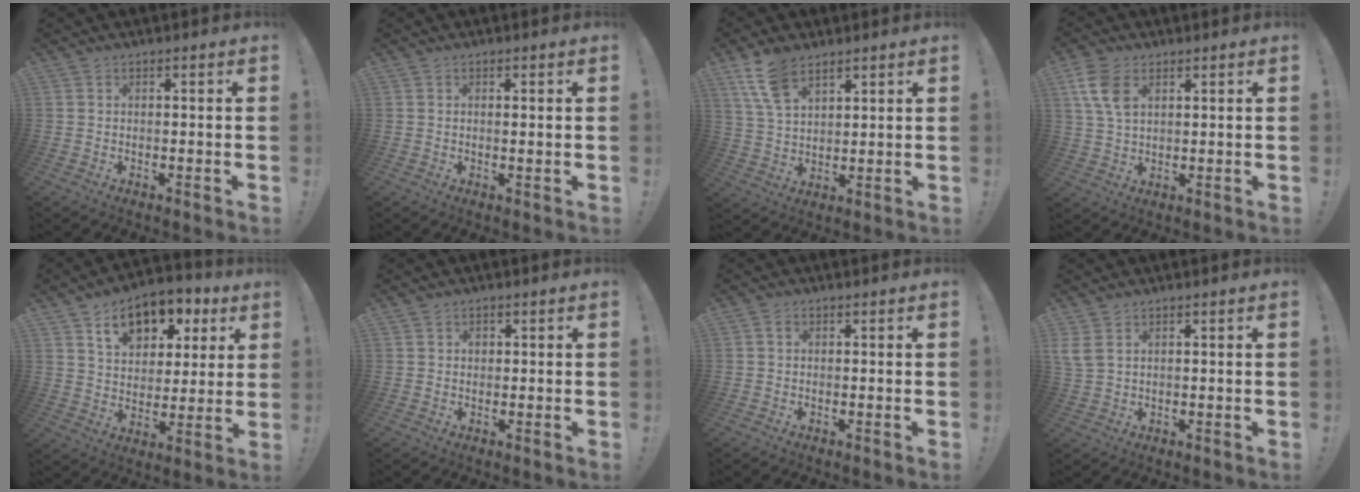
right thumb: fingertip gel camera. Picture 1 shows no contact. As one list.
[{"total": 0.9, "force": [0.5, 0.1, 0.8], "torque": [0.001, -0.006, 0.005]}, {"total": 10.0, "force": [6.4, 4.9, 5.8], "torque": [-0.102, -0.021, 0.124]}, {"total": 8.8, "force": [3.6, 5.3, 6.1], "torque": [-0.117, -0.005, 0.070]}, {"total": 13.6, "force": [7.5, 8.9, 7.1], "torque": [-0.096, -0.038, 0.134]}, {"total": 0.9, "force": [0.2, 0.9, 0.3], "torque": [0.001, 0.000, 0.001]}, {"total": 0.9, "force": [0.1, 0.7, 0.6], "torque": [-0.006, 0.001, 0.001]}, {"total": 4.1, "force": [2.1, 2.3, 2.8], "torque": [-0.053, -0.004, 0.039]}]